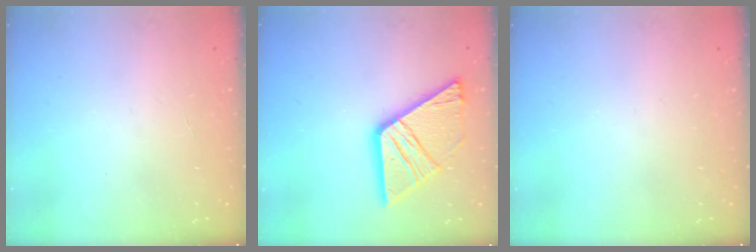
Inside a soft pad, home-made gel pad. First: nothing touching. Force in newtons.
{"total": 19.2, "press": 19.1, "slide": 2.1}
{"total": 0.0}